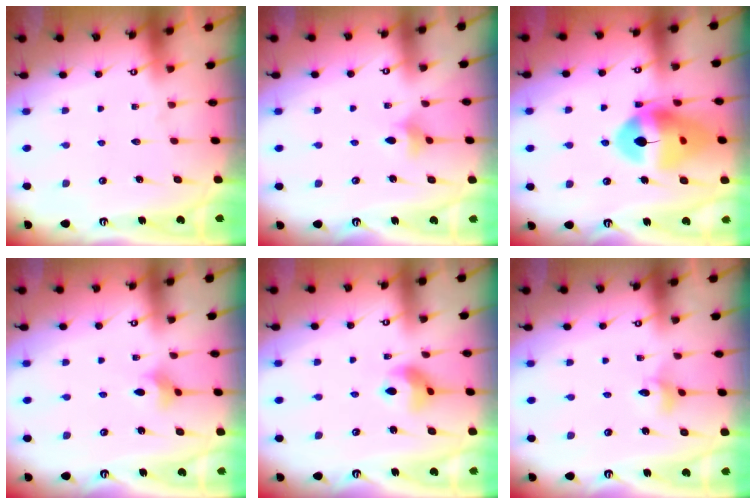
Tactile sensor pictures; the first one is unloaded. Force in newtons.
{"total": 4.5, "press": 4.4, "slide": 0.8}
{"total": 16.7, "press": 16.6, "slide": 2.4}
{"total": 2.7, "press": 2.7, "slide": 0.5}
{"total": 7.7, "press": 7.7, "slide": 0.3}
{"total": 3.4, "press": 3.4, "slide": 0.5}